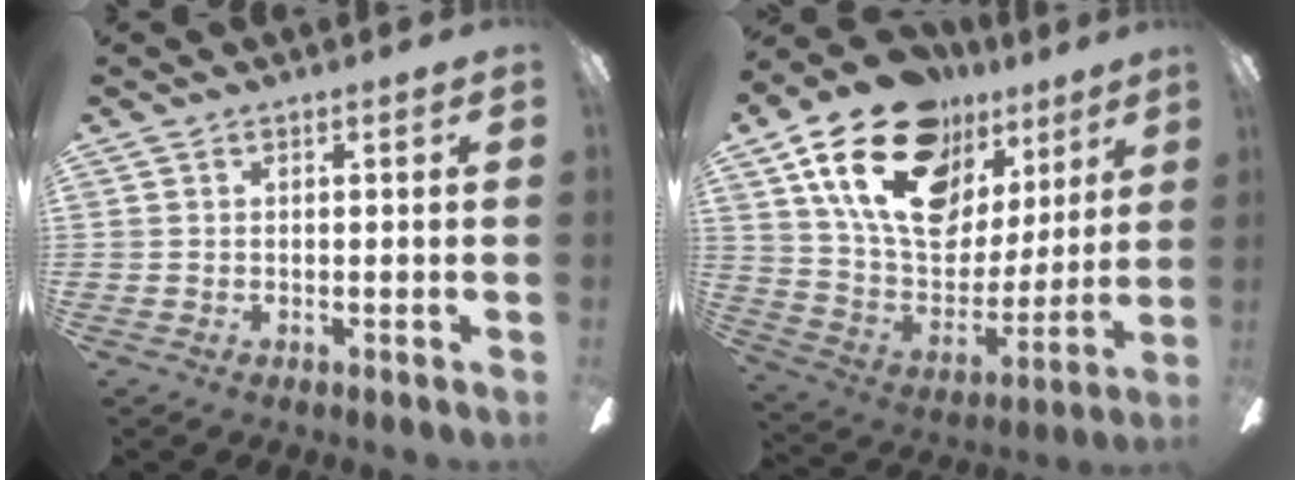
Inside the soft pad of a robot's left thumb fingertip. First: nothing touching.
{"total": 24.5, "force": [14.2, 14.3, 13.9], "torque": [-0.253, -0.072, 0.258]}